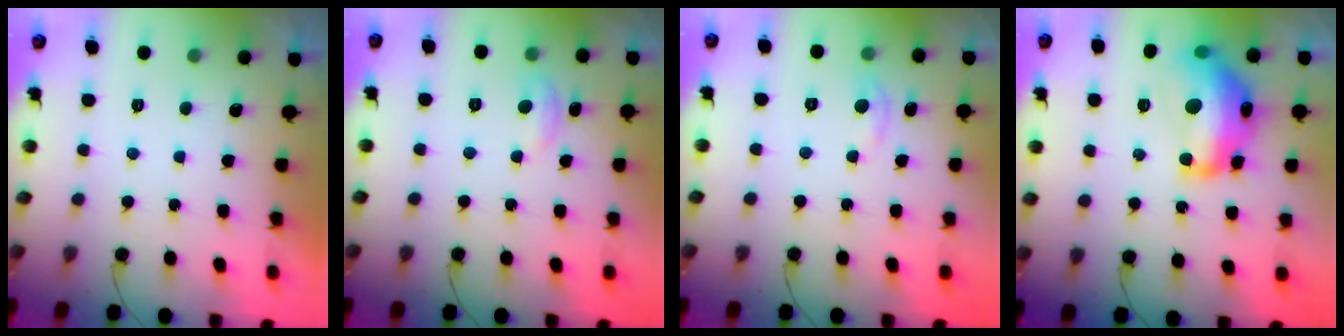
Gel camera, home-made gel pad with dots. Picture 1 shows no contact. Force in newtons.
{"total": 5.5, "press": 5.5, "slide": 0.6}
{"total": 3.1, "press": 3.1, "slide": 0.4}
{"total": 19.0, "press": 18.9, "slide": 1.1}